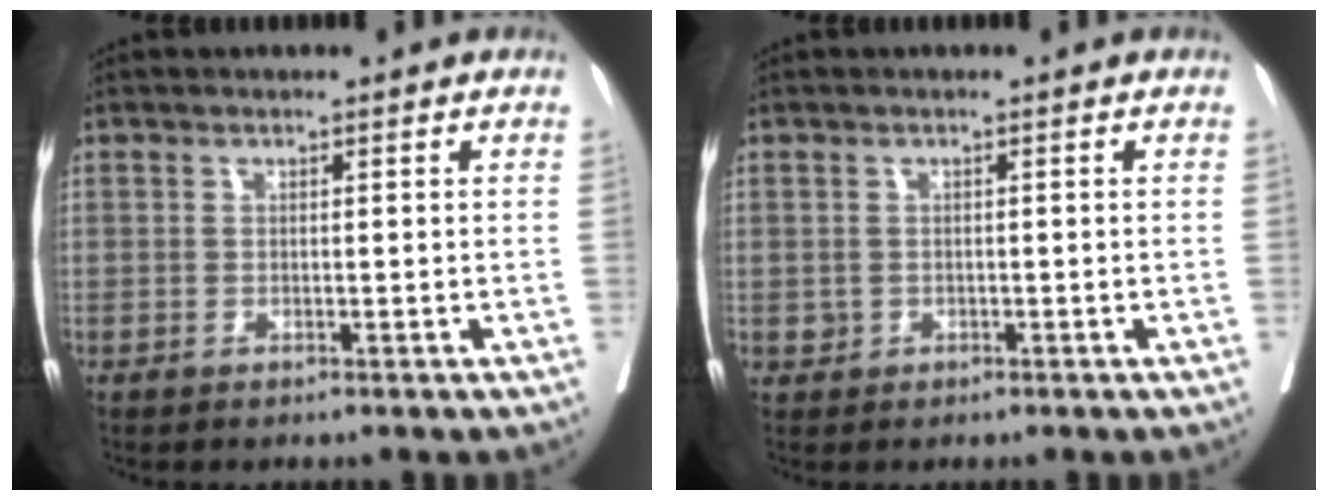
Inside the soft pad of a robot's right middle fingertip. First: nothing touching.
{"total": 1.1, "force": [-0.2, 1.0, 0.2], "torque": [-0.001, 0.003, 0.000]}